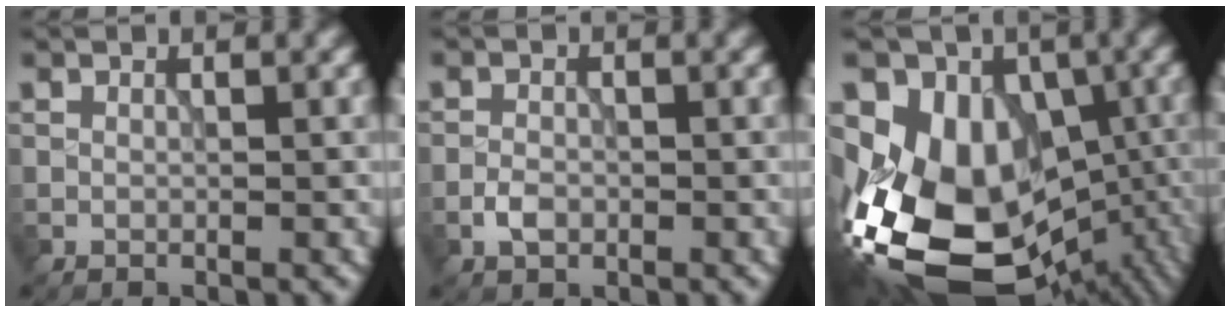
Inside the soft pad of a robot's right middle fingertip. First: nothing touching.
{"total": 1.7, "force": [-0.8, 1.1, 1.0], "torque": [-0.019, 0.001, -0.017]}
{"total": 18.9, "force": [-6.1, 13.8, 11.4], "torque": [-0.195, 0.000, -0.083]}